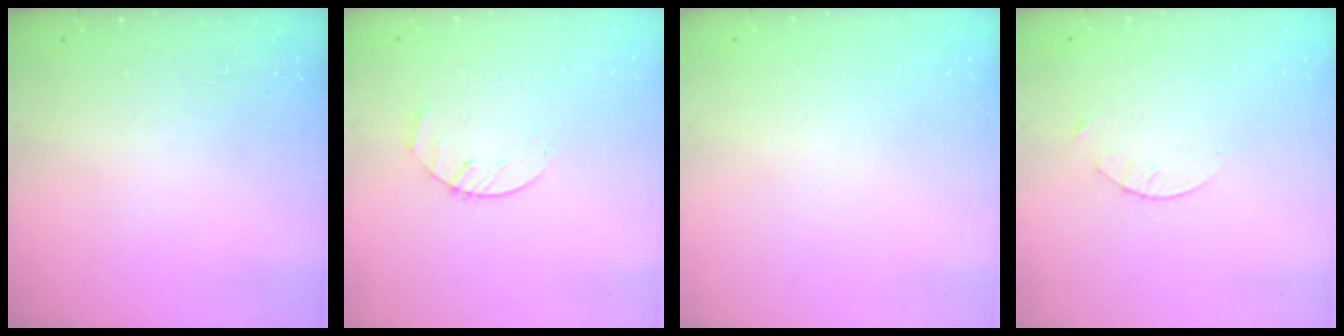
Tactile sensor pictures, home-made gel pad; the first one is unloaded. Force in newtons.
{"total": 4.3, "press": 4.2, "slide": 0.6}
{"total": 0.0}
{"total": 1.7, "press": 1.6, "slide": 0.2}